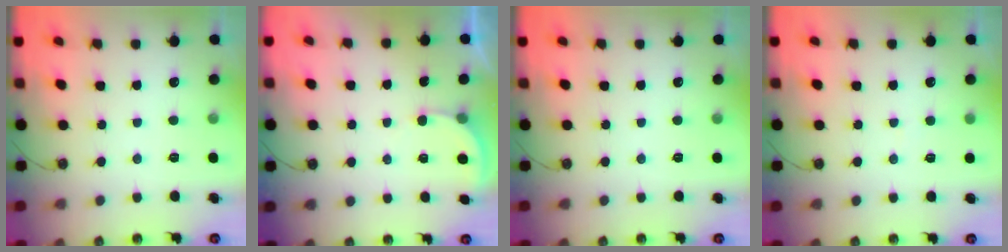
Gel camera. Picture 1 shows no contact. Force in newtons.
{"total": 2.7, "press": 2.7, "slide": 0.2}
{"total": 0.0}
{"total": 2.5, "press": 2.5, "slide": 0.2}